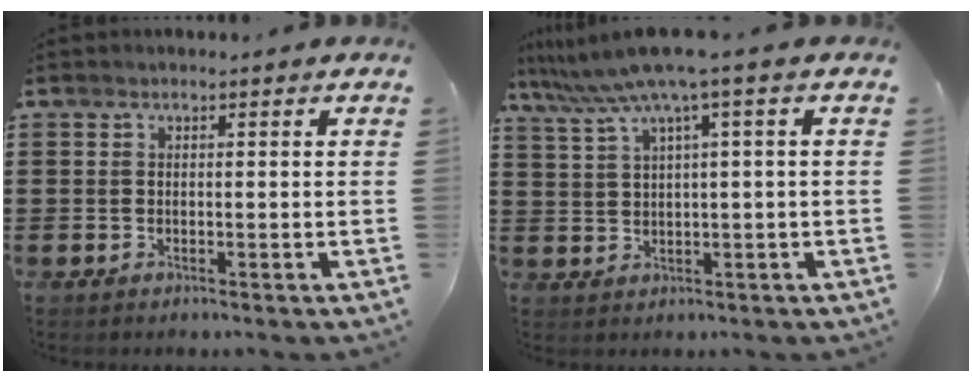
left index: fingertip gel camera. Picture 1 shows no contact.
{"total": 6.3, "force": [3.0, -0.5, 5.6], "torque": [-0.130, -0.029, 0.045]}